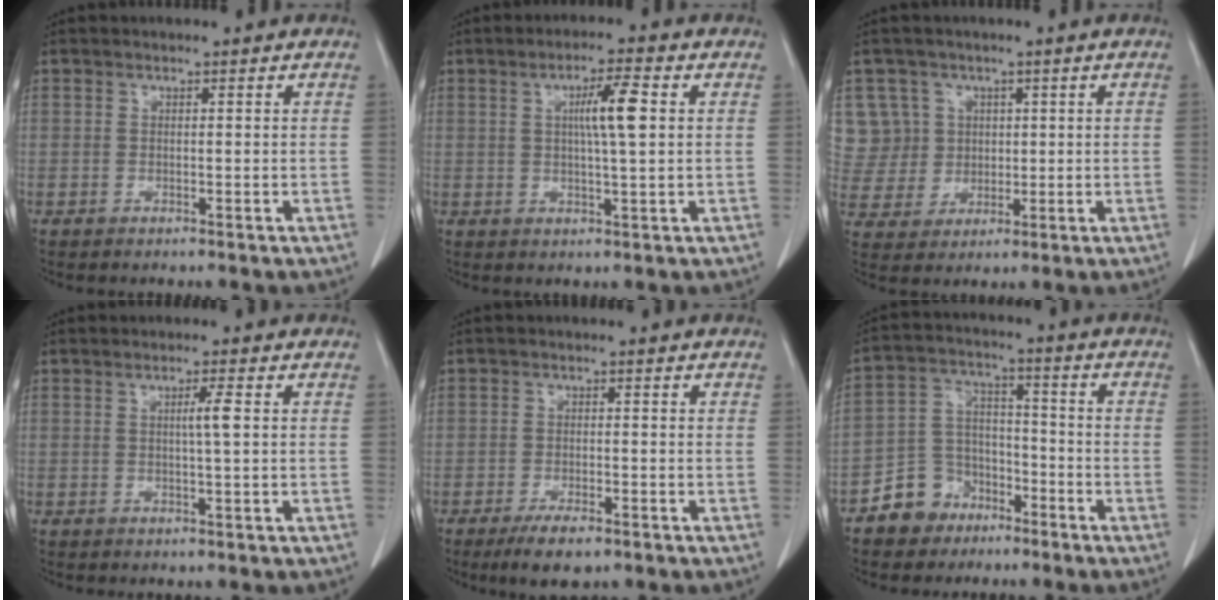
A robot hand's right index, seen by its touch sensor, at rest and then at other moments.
{"total": 6.0, "force": [1.2, 0.1, 5.9], "torque": [-0.101, 0.001, 0.019]}
{"total": 8.9, "force": [2.9, 8.4, 0.4], "torque": [-0.013, 0.035, 0.074]}
{"total": 2.3, "force": [0.3, -0.4, 2.2], "torque": [-0.040, -0.001, 0.004]}
{"total": 4.5, "force": [-3.1, 1.4, 3.0], "torque": [-0.054, -0.005, -0.047]}
{"total": 8.3, "force": [-5.4, 6.1, 1.6], "torque": [-0.032, 0.020, -0.094]}